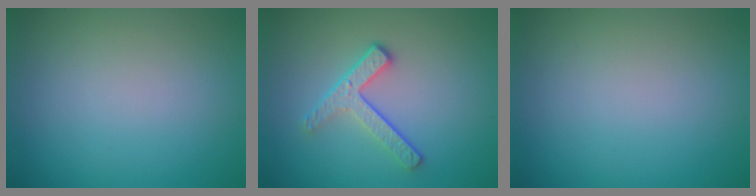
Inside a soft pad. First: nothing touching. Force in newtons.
{"total": 3.1, "press": 2.5, "slide": 1.9}
{"total": 0.0}